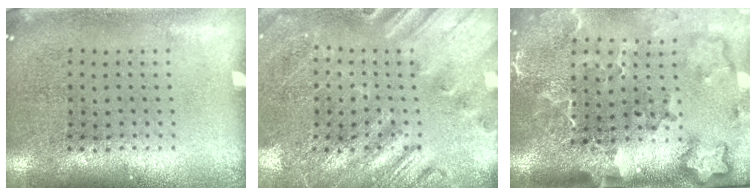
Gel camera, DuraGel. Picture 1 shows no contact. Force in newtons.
{"total": 2.3, "press": 2.1, "slide": 0.9}
{"total": 3.2, "press": 2.3, "slide": 2.1}